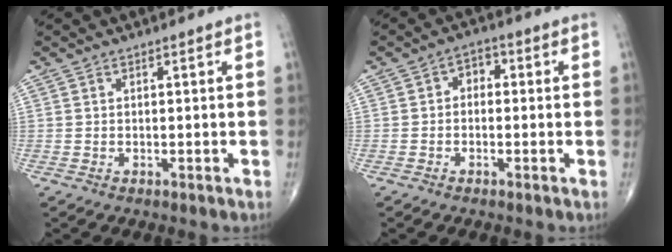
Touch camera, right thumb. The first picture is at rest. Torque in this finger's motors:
{"motor_torque": [0.13, -0.01, 0.03, 0.23, 0.05]}